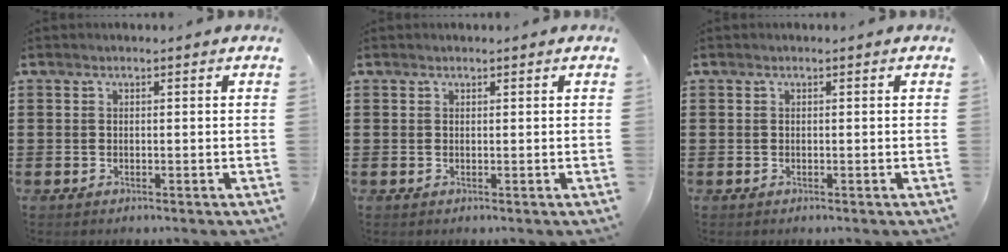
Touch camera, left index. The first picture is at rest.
{"total": 0.0}
{"total": 0.0}